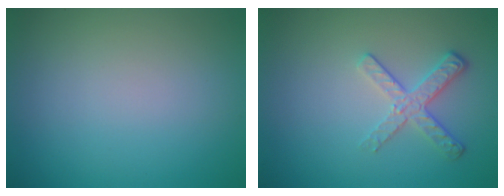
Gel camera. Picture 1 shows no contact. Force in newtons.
{"total": 2.6, "press": 2.2, "slide": 1.4}